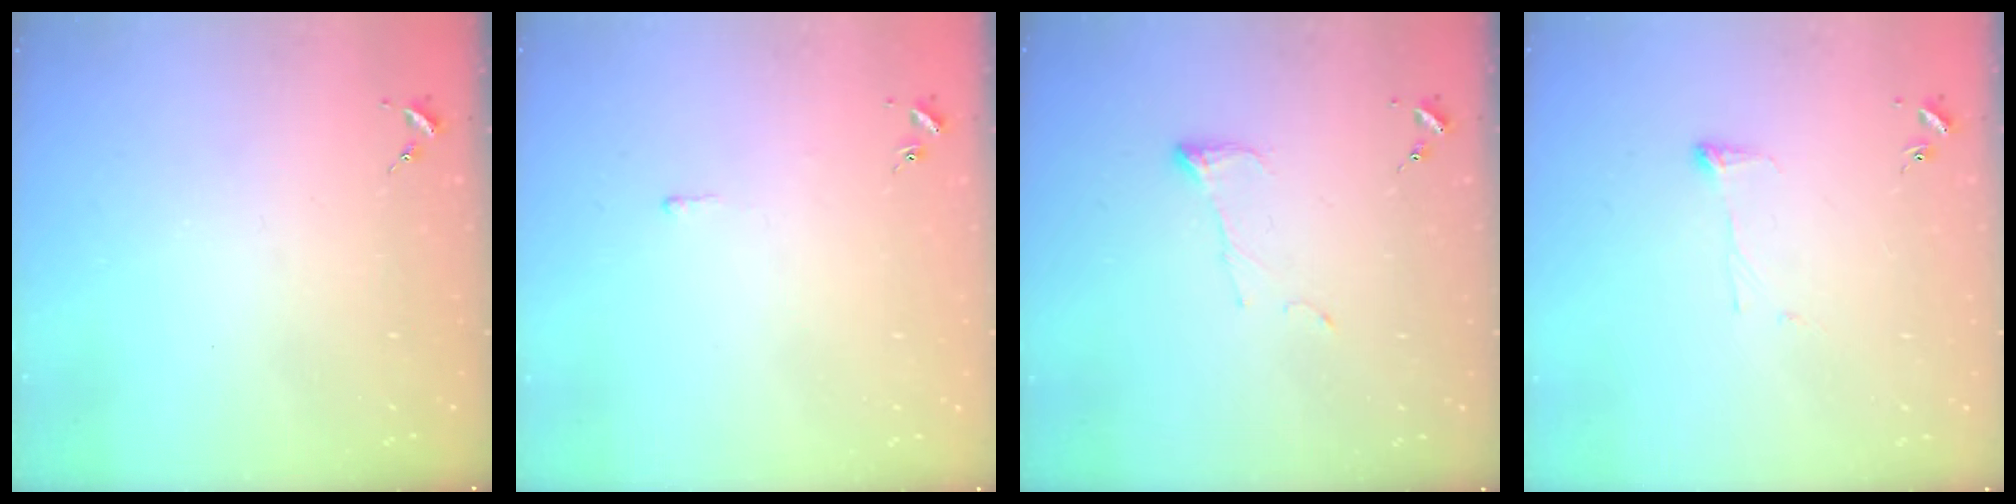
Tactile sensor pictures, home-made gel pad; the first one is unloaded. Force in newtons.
{"total": 2.6, "press": 2.6, "slide": 0.4}
{"total": 5.7, "press": 5.7, "slide": 0.2}
{"total": 4.3, "press": 4.2, "slide": 0.7}